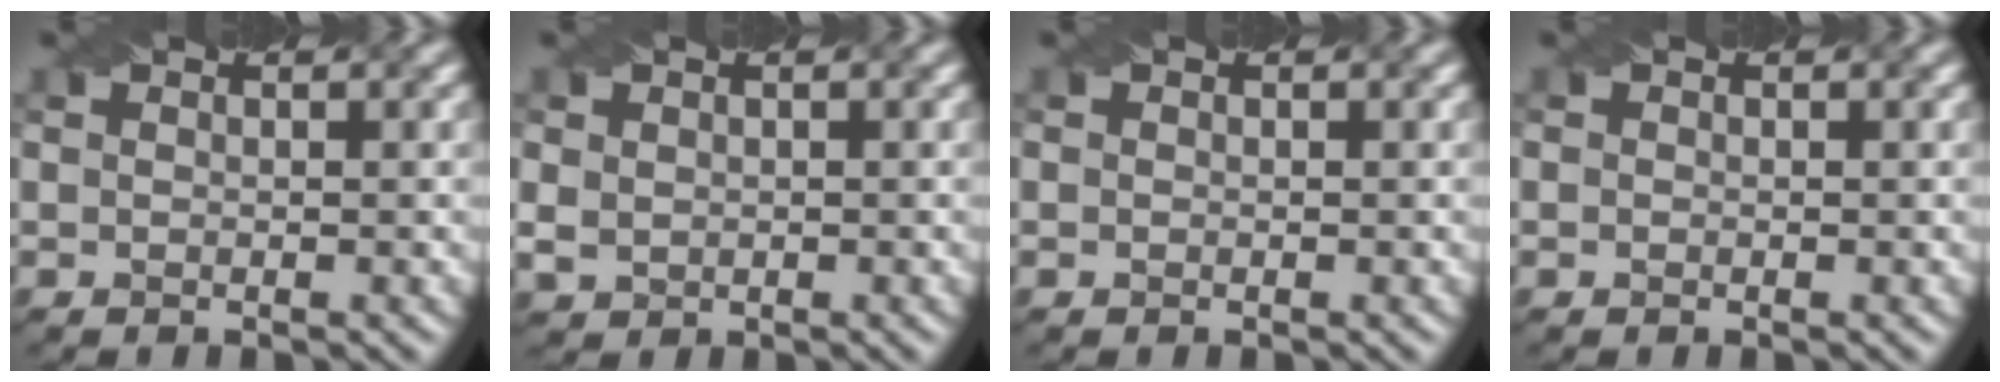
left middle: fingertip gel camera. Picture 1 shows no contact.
{"total": 0.7, "force": [-0.4, 0.2, -0.6], "torque": [-0.009, -0.006, 0.025]}
{"total": 1.1, "force": [-0.5, -0.6, -0.7], "torque": [0.000, -0.009, 0.012]}
{"total": 1.4, "force": [-0.8, -0.7, -0.9], "torque": [-0.001, -0.005, 0.012]}